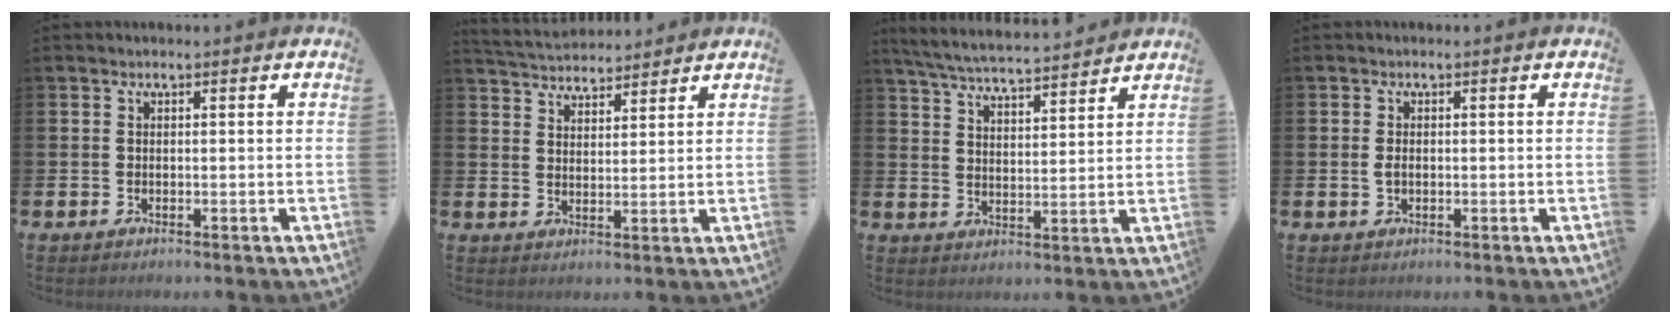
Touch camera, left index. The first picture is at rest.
{"total": 4.2, "force": [4.1, 0.7, -0.1], "torque": [-0.019, -0.020, 0.075]}
{"total": 5.6, "force": [5.4, 0.3, 1.0], "torque": [-0.046, -0.035, 0.096]}
{"total": 1.3, "force": [-0.1, 0.8, 1.0], "torque": [-0.028, 0.008, -0.002]}